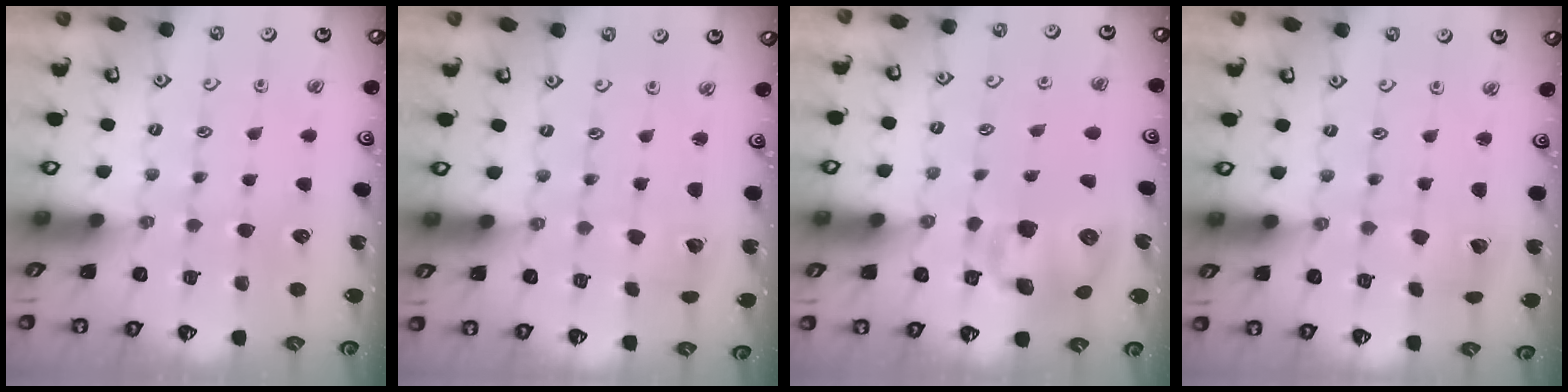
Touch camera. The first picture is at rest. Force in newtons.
{"total": 2.6, "press": 2.6, "slide": 0.4}
{"total": 11.2, "press": 11.1, "slide": 1.9}
{"total": 3.1, "press": 3.1, "slide": 0.4}